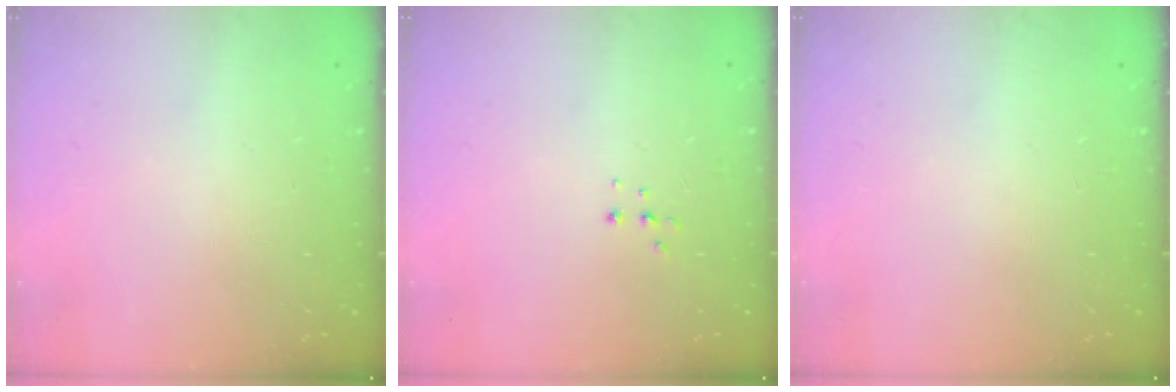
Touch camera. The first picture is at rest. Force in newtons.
{"total": 5.0, "press": 4.9, "slide": 0.9}
{"total": 0.0}